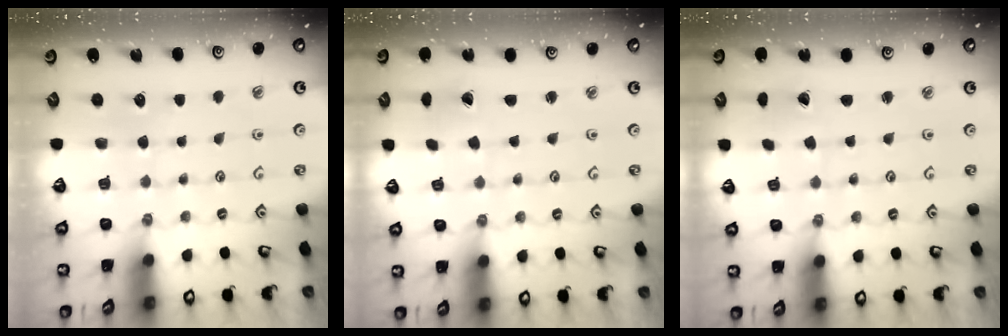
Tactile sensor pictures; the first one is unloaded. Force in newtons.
{"total": 1.0, "press": 0.9, "slide": 0.4}
{"total": 0.0}